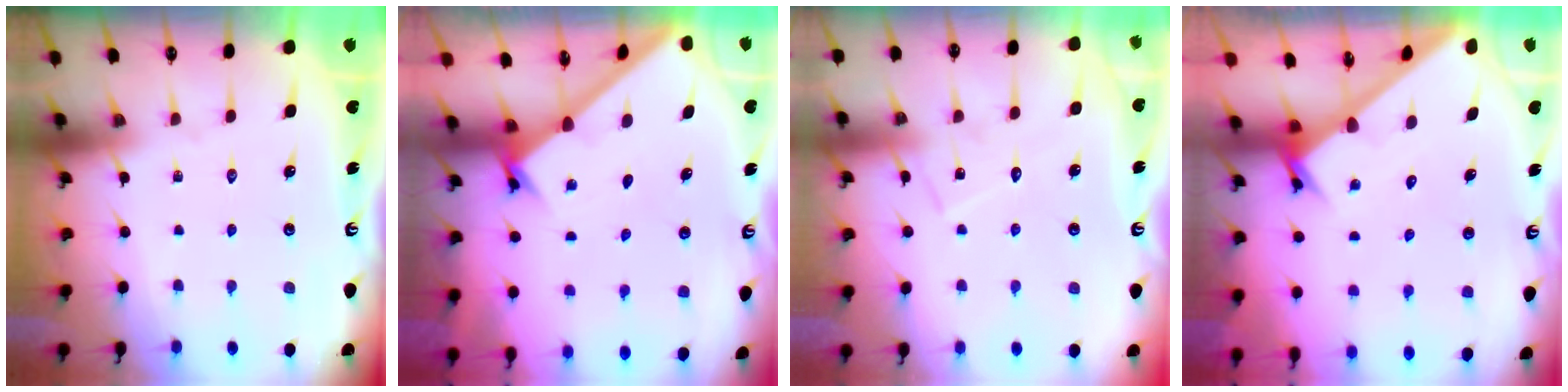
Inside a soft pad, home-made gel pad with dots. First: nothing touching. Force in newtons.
{"total": 1.8, "press": 1.8, "slide": 0.2}
{"total": 8.9, "press": 8.9, "slide": 0.4}
{"total": 2.9, "press": 2.9, "slide": 0.1}